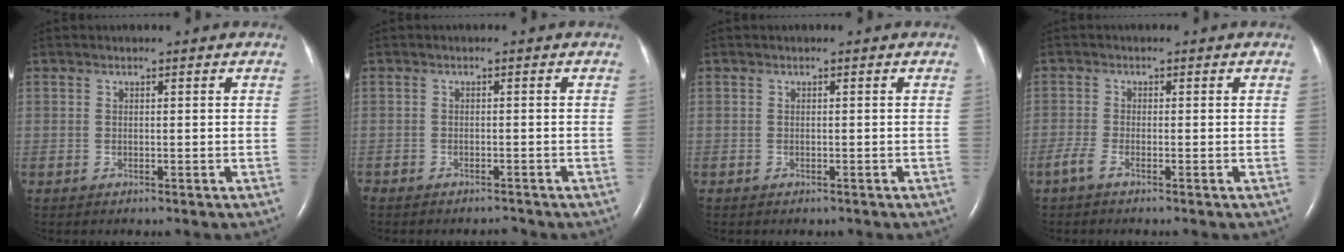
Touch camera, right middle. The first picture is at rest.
{"total": 1.9, "force": [-1.8, 0.4, 0.3], "torque": [-0.007, -0.005, -0.027]}
{"total": 0.6, "force": [-0.5, 0.3, 0.2], "torque": [-0.009, 0.000, -0.008]}
{"total": 1.1, "force": [-0.8, 0.1, 0.8], "torque": [-0.023, -0.003, -0.018]}